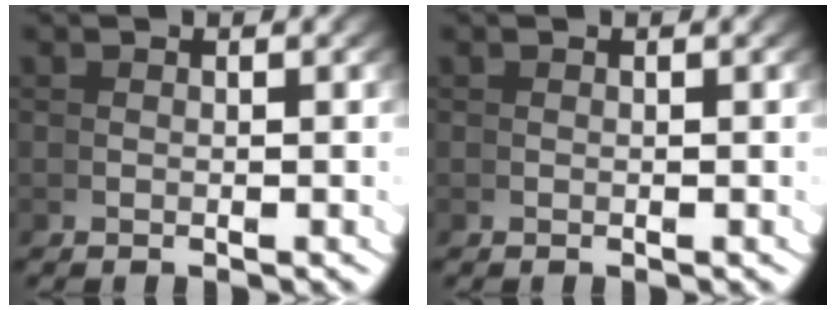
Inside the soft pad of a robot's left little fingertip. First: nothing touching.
{"total": 0.0}